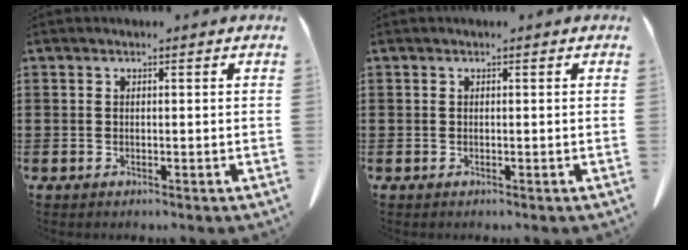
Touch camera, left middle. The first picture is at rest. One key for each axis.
{"total": 0.0}